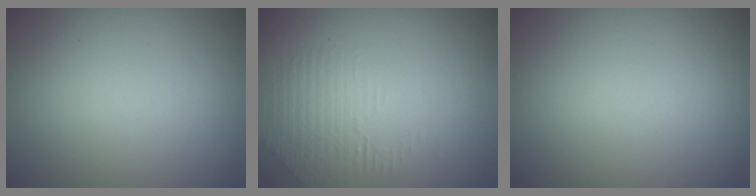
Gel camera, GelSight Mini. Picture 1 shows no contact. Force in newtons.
{"total": 1.3, "press": 0.5, "slide": 1.2}
{"total": 0.0}